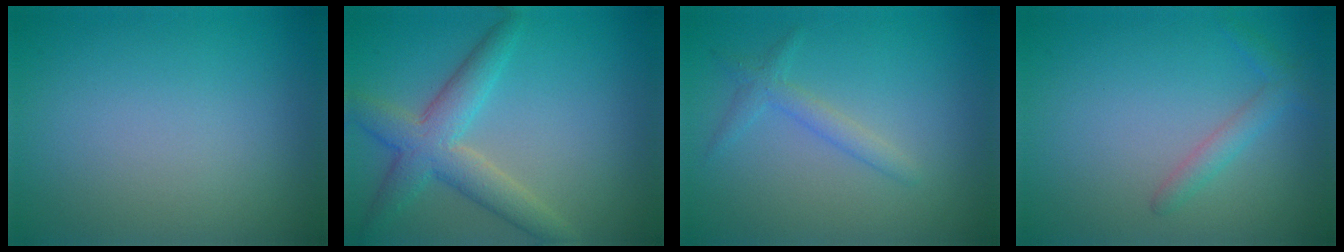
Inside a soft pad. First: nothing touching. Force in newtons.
{"total": 4.8, "press": 4.8, "slide": 0.3}
{"total": 1.7, "press": 1.6, "slide": 0.2}
{"total": 1.6, "press": 1.6, "slide": 0.1}